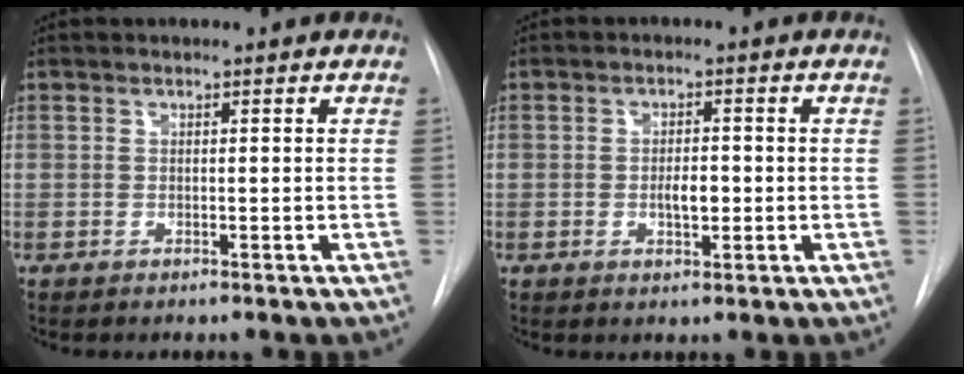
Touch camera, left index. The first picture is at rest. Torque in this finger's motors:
{"motor_torque": [0.16, 0.07, 0.05, 0.02]}